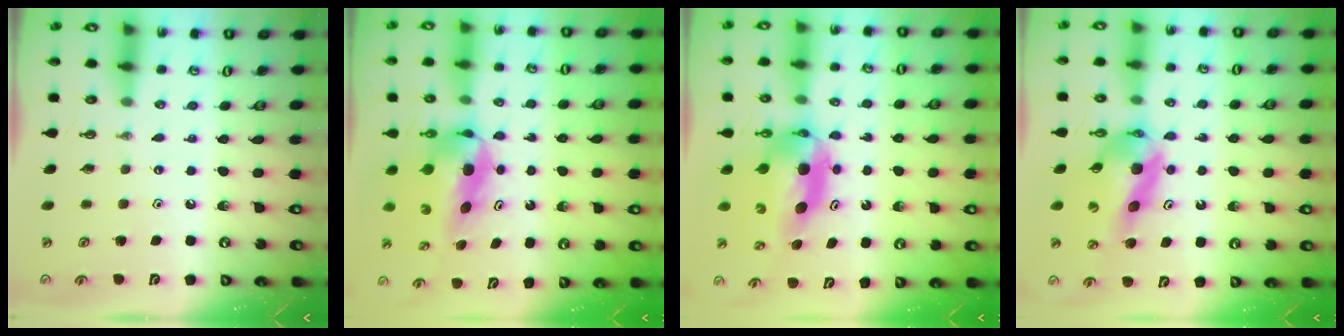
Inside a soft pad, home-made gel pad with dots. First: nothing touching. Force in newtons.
{"total": 6.4, "press": 6.1, "slide": 2.1}
{"total": 7.2, "press": 6.7, "slide": 2.7}
{"total": 11.7, "press": 11.6, "slide": 1.4}